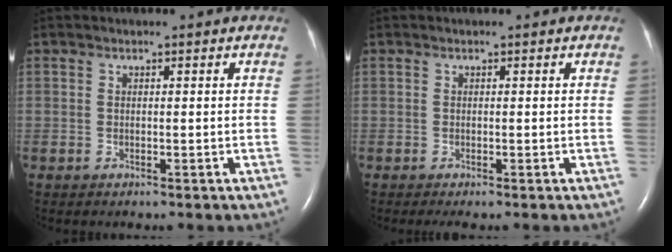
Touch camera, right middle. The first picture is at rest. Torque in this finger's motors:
{"motor_torque": [0.28, -0.20, 0.09, 0.02]}